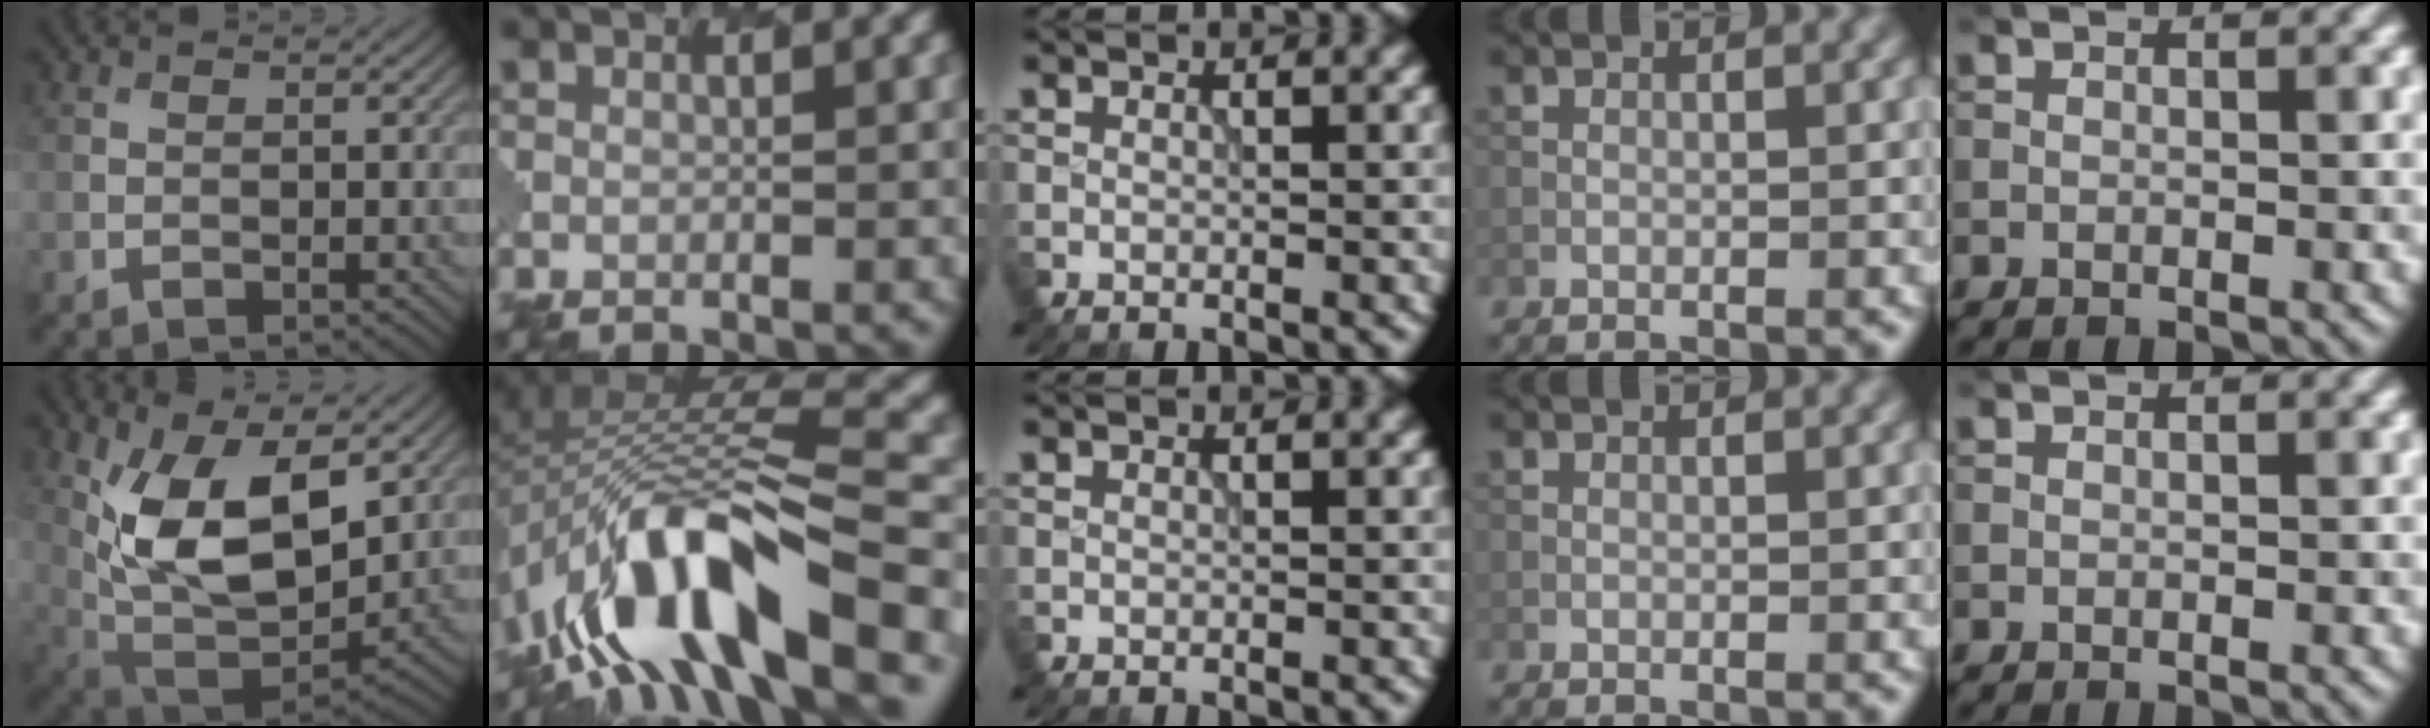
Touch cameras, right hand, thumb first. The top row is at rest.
{"thumb": {"total": 13.3, "force": [4.0, 6.9, 10.7], "torque": [-0.212, -0.013, 0.078]}, "index": {"total": 13.7, "force": [-7.2, 5.2, 10.5], "torque": [-0.181, 0.011, -0.113]}}